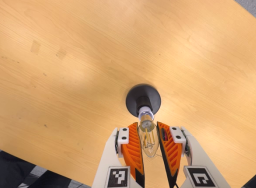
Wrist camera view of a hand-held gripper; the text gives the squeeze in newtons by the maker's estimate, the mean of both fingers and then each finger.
{"total": 14.9, "left": 16.5, "right": 13.3}